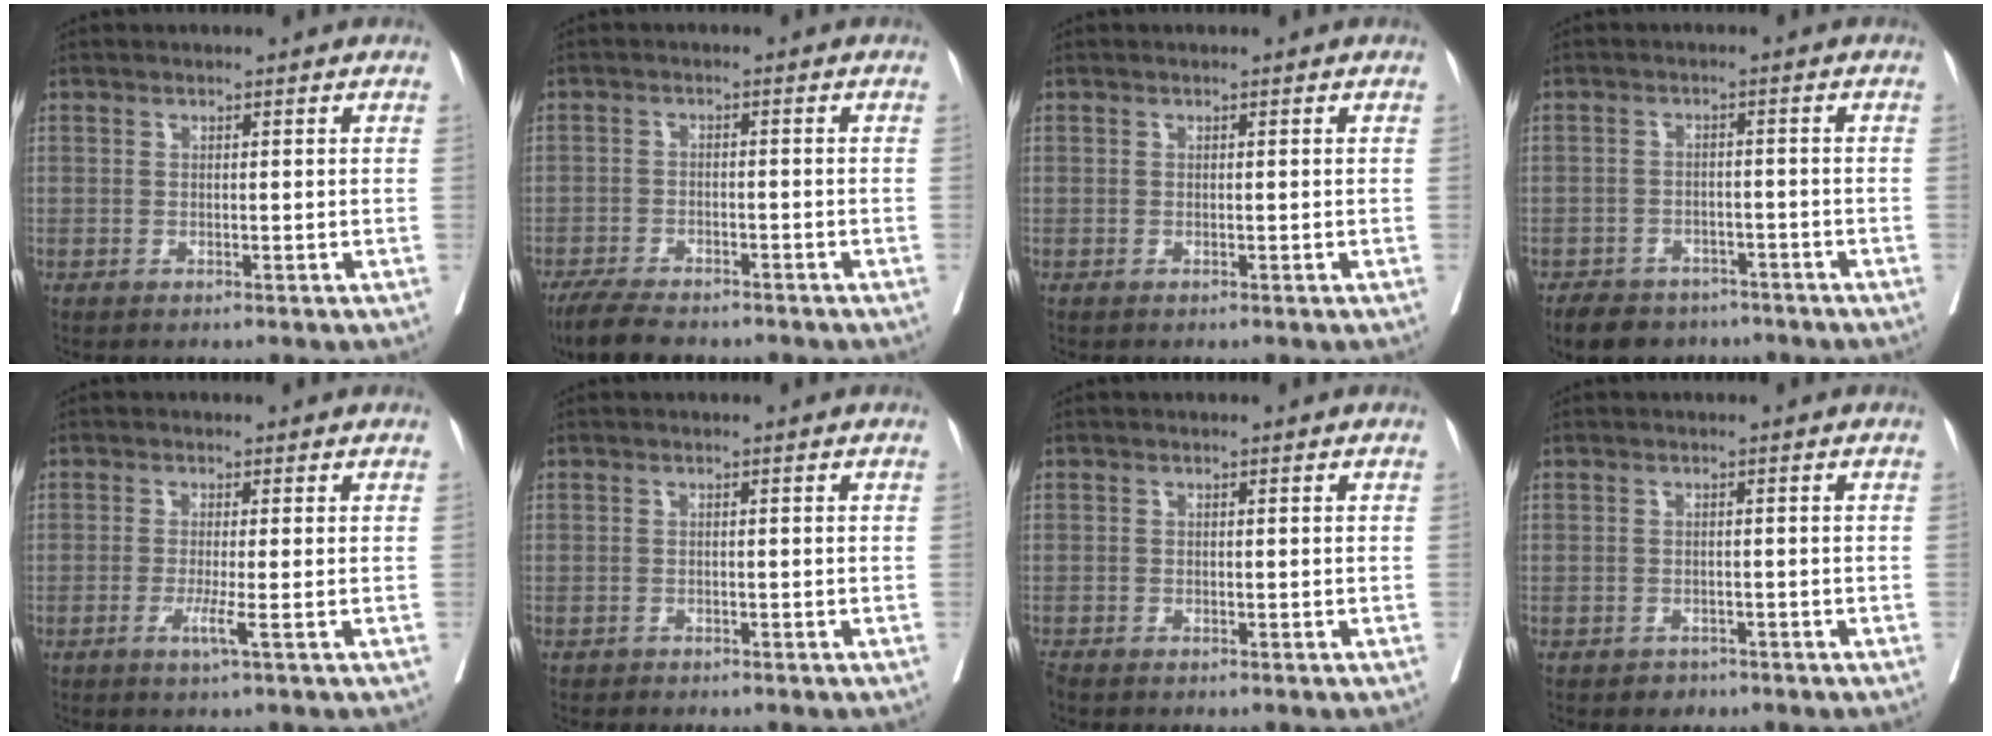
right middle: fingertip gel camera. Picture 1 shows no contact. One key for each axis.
{"total": 7.7, "fx": -6.5, "fy": 2.1, "fz": 3.6, "tx": -0.060, "ty": -0.014, "tz": -0.107}
{"total": 0.0}
{"total": 7.9, "fx": -6.2, "fy": 4.3, "fz": 2.1, "tx": -0.030, "ty": 0.003, "tz": -0.090}
{"total": 2.5, "fx": -0.9, "fy": -0.5, "fz": 2.3, "tx": -0.045, "ty": -0.006, "tz": -0.017}
{"total": 0.6, "fx": -0.5, "fy": 0.3, "fz": 0.0, "tx": -0.009, "ty": 0.000, "tz": -0.012}
{"total": 1.1, "fx": -1.0, "fy": 0.4, "fz": 0.4, "tx": -0.014, "ty": -0.005, "tz": -0.019}
{"total": 1.5, "fx": -1.1, "fy": 1.1, "fz": 0.1, "tx": -0.005, "ty": 0.003, "tz": -0.015}